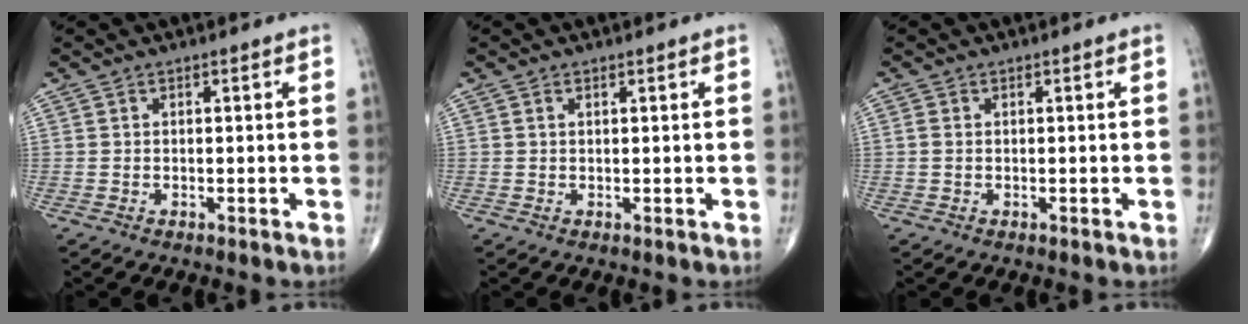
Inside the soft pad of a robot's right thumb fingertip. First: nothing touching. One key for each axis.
{"total": 0.6, "fx": 0.4, "fy": 0.3, "fz": 0.5, "tx": -0.010, "ty": 0.002, "tz": 0.007}
{"total": 0.8, "fx": 0.0, "fy": 0.5, "fz": 0.6, "tx": -0.014, "ty": 0.002, "tz": 0.000}